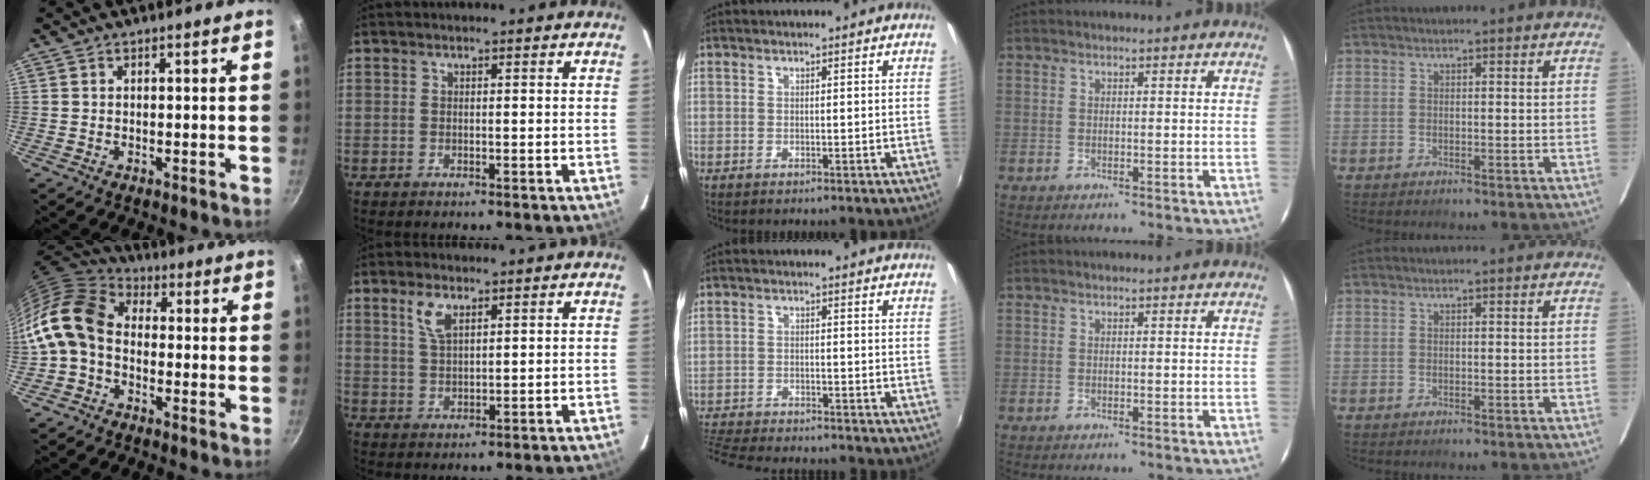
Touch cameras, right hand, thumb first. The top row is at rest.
{"thumb": {"total": 13.2, "force": [-2.0, 9.8, 8.6], "torque": [-0.160, 0.039, -0.064]}, "index": {"total": 4.5, "force": [2.5, 1.9, 3.2], "torque": [-0.063, 0.005, 0.051]}, "middle": {"total": 11.1, "force": [-10.2, 1.9, 4.0], "torque": [-0.109, -0.016, -0.170]}}